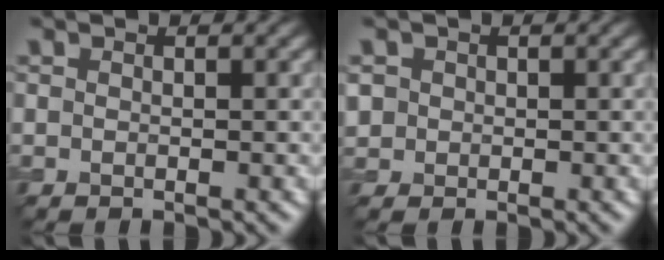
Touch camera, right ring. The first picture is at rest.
{"total": 1.4, "force": [0.2, 1.4, 0.2], "torque": [-0.001, -0.004, 0.005]}